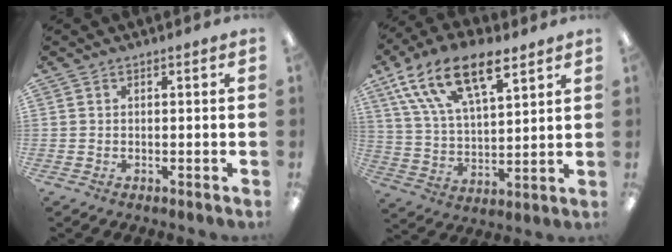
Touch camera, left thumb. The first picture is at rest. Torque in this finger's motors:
{"motor_torque": [0.50, 0.51, 1.42, -1.36, 0.52]}